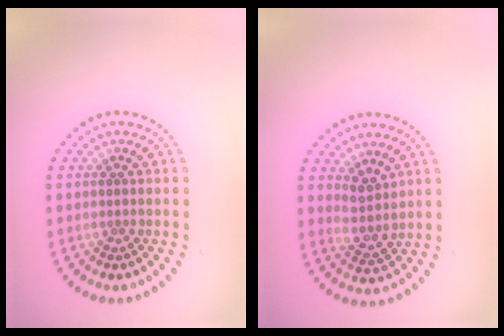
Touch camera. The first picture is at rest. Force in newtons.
{"total": 2.3, "press": 1.9, "slide": 1.3}